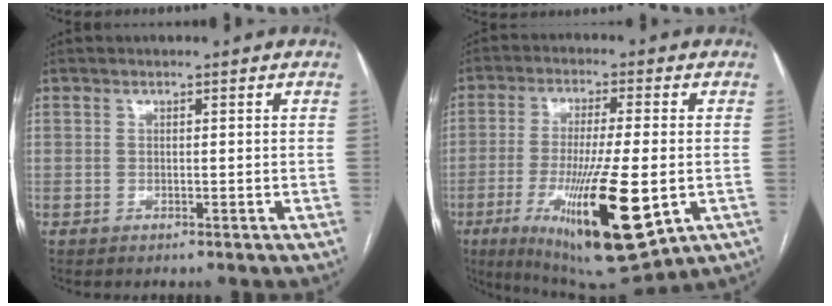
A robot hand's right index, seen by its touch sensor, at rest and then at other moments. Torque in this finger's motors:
{"motor_torque": [2.14, 0.00, 1.05, 0.21]}